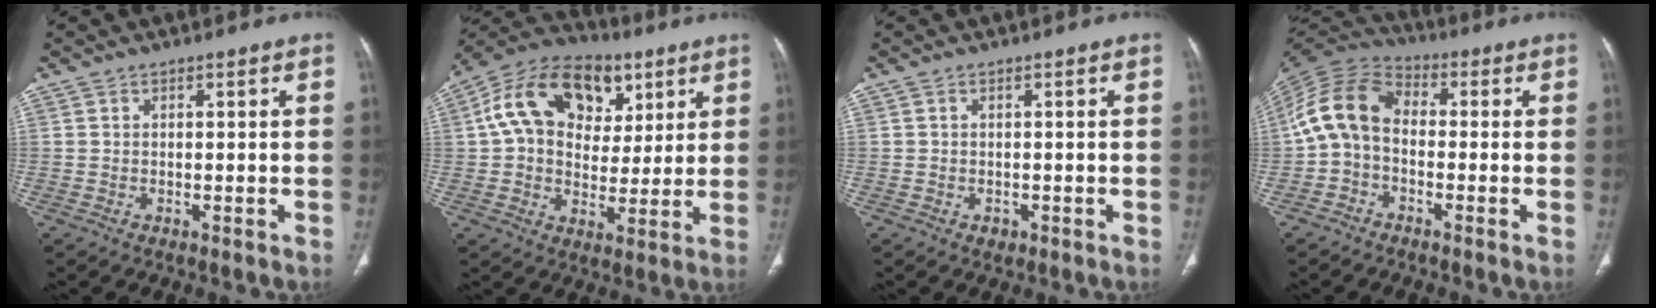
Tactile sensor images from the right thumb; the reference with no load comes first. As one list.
[{"total": 19.6, "force": [6.7, 13.8, 12.2], "torque": [-0.178, 0.010, 0.102]}, {"total": 1.2, "force": [-0.4, 1.0, 0.5], "torque": [-0.006, 0.002, -0.001]}, {"total": 10.5, "force": [-1.0, 7.5, 7.3], "torque": [-0.138, 0.031, -0.036]}]